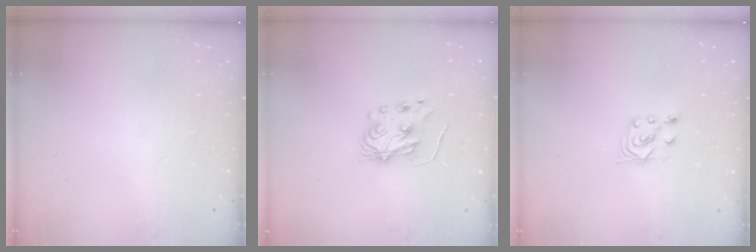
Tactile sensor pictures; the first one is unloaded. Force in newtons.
{"total": 6.4, "press": 6.4, "slide": 0.5}
{"total": 3.0, "press": 2.8, "slide": 0.9}